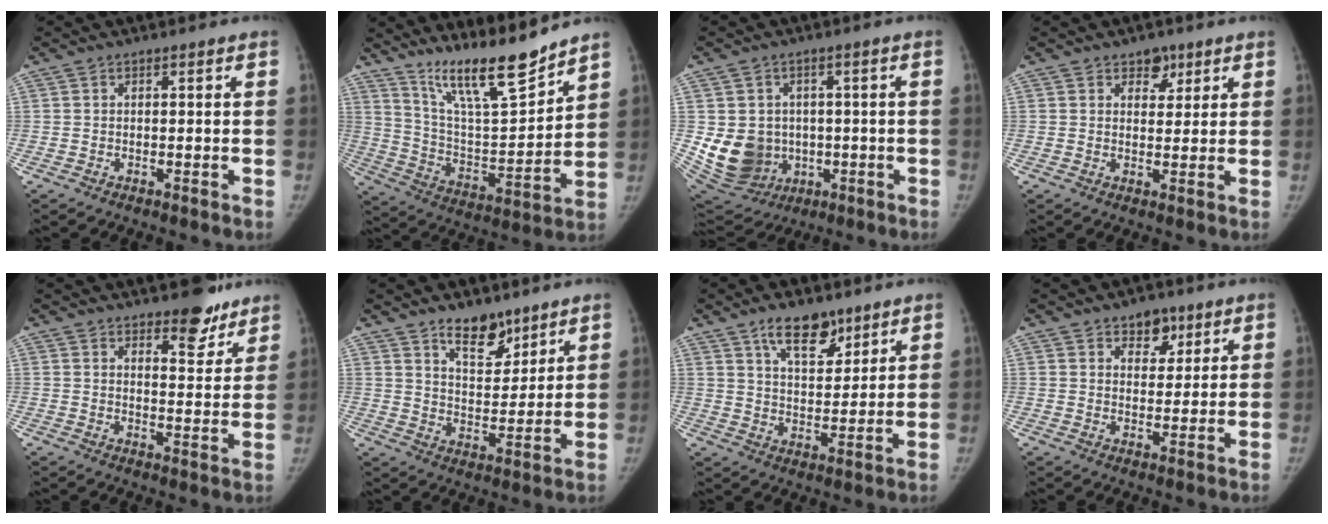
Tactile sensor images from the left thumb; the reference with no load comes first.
{"total": 16.2, "force": [13.4, 2.4, 8.8], "torque": [-0.125, -0.090, 0.245]}
{"total": 12.9, "force": [-1.0, 11.4, 6.0], "torque": [-0.094, 0.000, 0.014]}
{"total": 3.8, "force": [2.4, 2.4, 1.7], "torque": [0.002, -0.014, 0.036]}
{"total": 8.1, "force": [6.2, 3.2, 4.0], "torque": [-0.020, -0.043, 0.088]}
{"total": 9.2, "force": [6.8, 4.4, 4.4], "torque": [-0.039, -0.052, 0.117]}
{"total": 9.9, "force": [6.7, 4.7, 5.6], "torque": [-0.062, -0.046, 0.117]}
{"total": 5.7, "force": [3.5, 3.6, 2.7], "torque": [-0.005, -0.019, 0.052]}